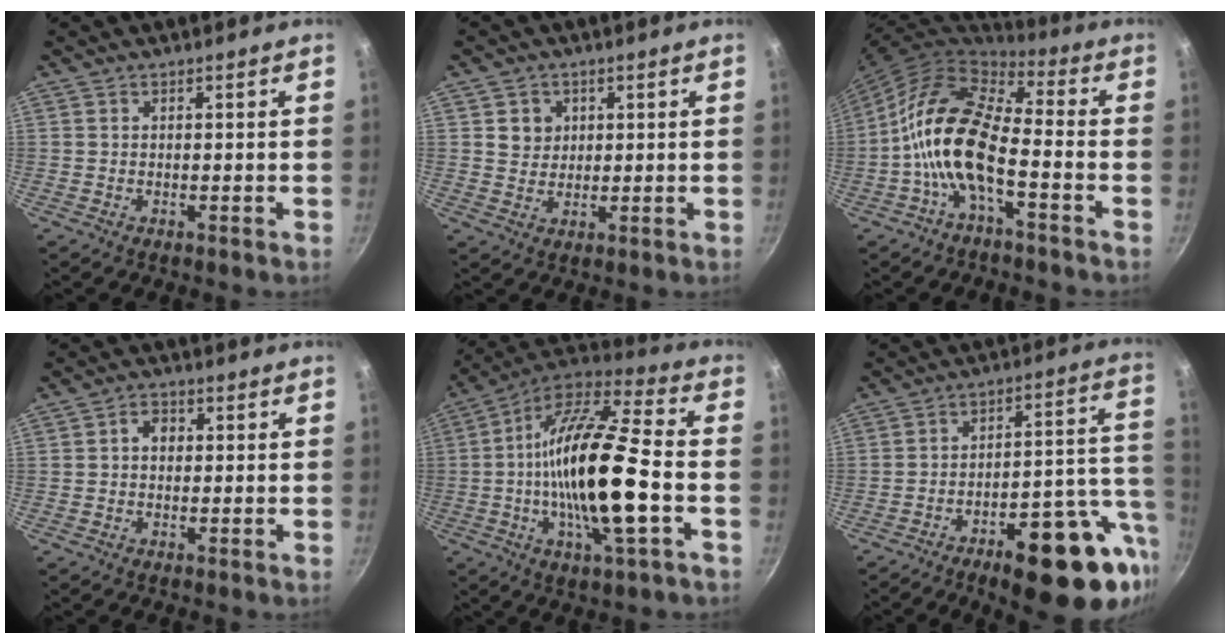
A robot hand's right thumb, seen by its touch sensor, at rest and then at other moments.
{"total": 4.2, "force": [1.3, 3.9, 1.2], "torque": [0.003, 0.001, 0.022]}
{"total": 14.7, "force": [-4.1, 6.6, 12.5], "torque": [-0.233, 0.042, -0.093]}
{"total": 3.2, "force": [0.3, 2.6, 1.9], "torque": [-0.017, 0.006, 0.000]}
{"total": 22.8, "force": [-3.5, 6.5, 21.6], "torque": [-0.396, 0.023, -0.078]}
{"total": 21.2, "force": [-9.1, 7.7, 17.5], "torque": [-0.197, 0.042, -0.126]}